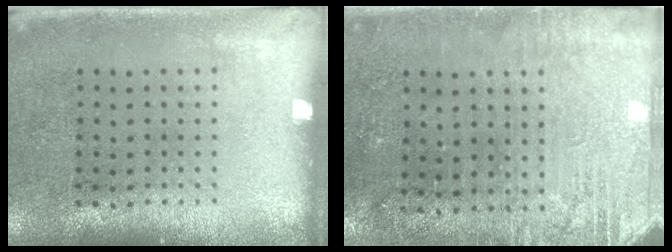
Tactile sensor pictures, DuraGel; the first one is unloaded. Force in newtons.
{"total": 2.8, "press": 2.6, "slide": 1.0}